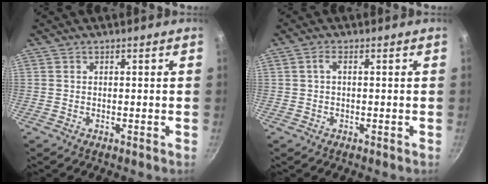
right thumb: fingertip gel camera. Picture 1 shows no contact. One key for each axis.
{"total": 1.6, "fx": 0.1, "fy": 0.7, "fz": 1.4, "tx": -0.035, "ty": 0.008, "tz": 0.002}